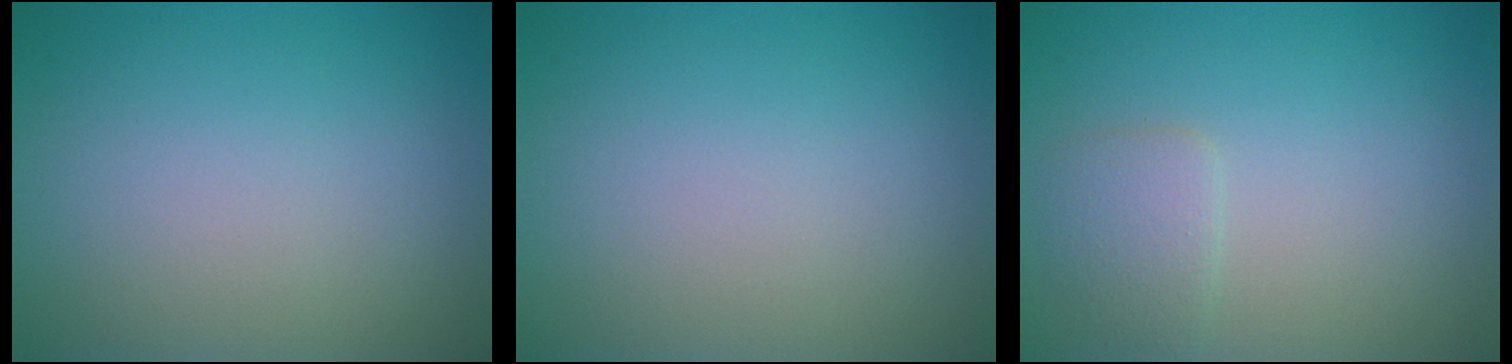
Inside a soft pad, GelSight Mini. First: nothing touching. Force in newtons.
{"total": 0.0}
{"total": 1.7, "press": 1.7, "slide": 0.1}